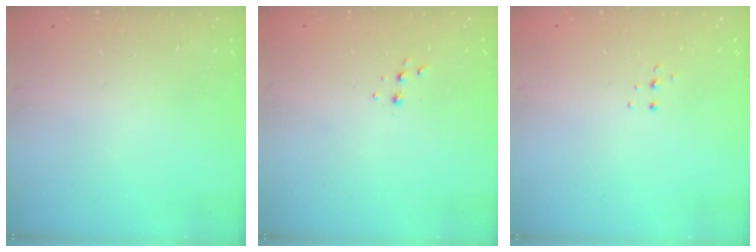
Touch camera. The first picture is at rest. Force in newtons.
{"total": 4.7, "press": 4.6, "slide": 0.8}
{"total": 3.4, "press": 3.3, "slide": 0.8}